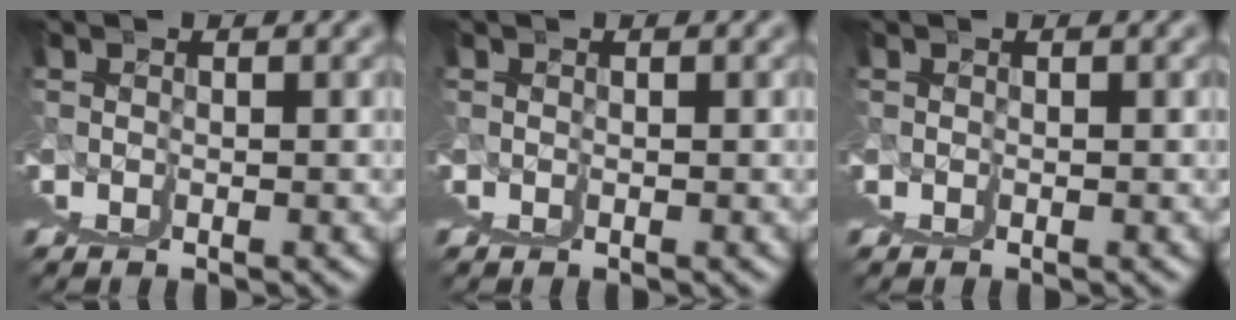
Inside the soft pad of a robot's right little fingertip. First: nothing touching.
{"total": 0.0}
{"total": 0.0}